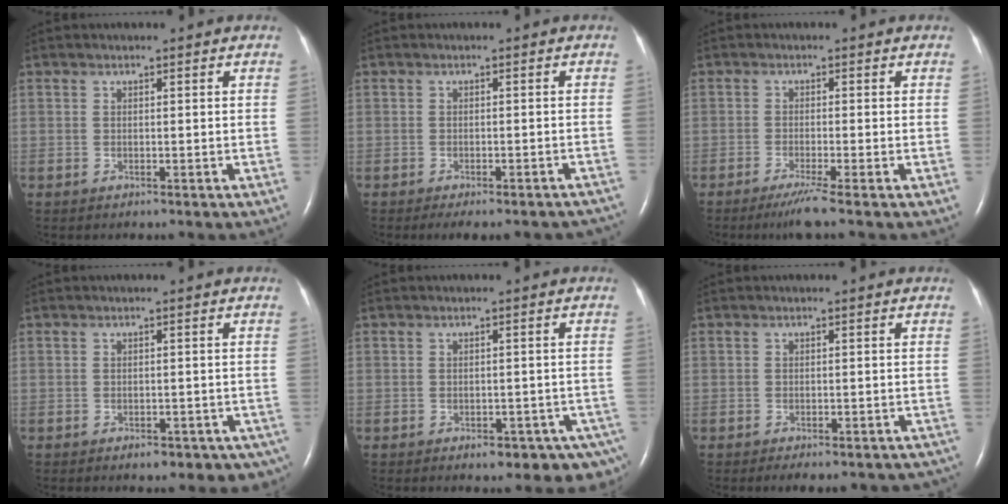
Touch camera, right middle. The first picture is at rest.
{"total": 11.2, "force": [-10.0, 3.0, 4.1], "torque": [-0.047, 0.008, -0.107]}
{"total": 3.5, "force": [-2.4, -0.9, 2.4], "torque": [-0.051, -0.014, -0.049]}
{"total": 6.7, "force": [-4.8, 3.4, 3.2], "torque": [-0.019, 0.009, -0.056]}
{"total": 8.1, "force": [-5.5, 3.7, 4.6], "torque": [-0.034, 0.007, -0.067]}
{"total": 10.5, "force": [-9.1, 3.5, 3.8], "torque": [-0.044, 0.007, -0.096]}